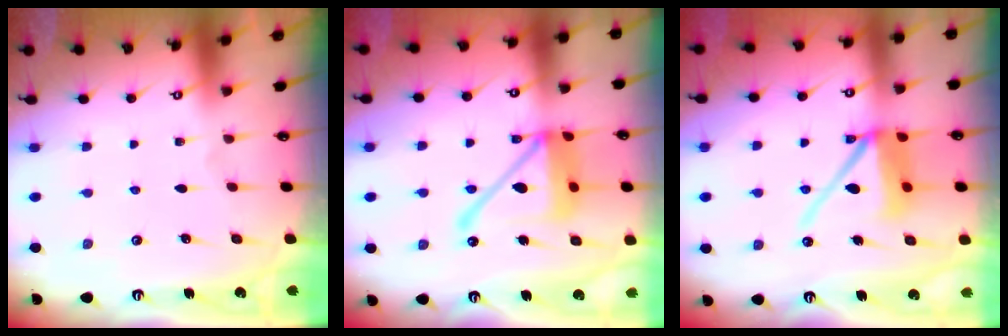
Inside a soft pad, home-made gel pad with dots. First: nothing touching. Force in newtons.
{"total": 16.8, "press": 16.7, "slide": 1.9}
{"total": 12.3, "press": 12.2, "slide": 1.7}